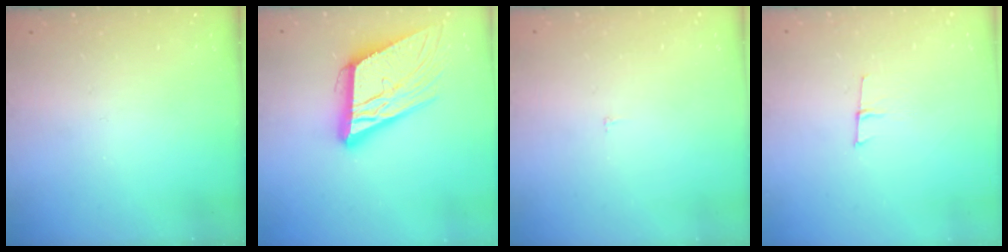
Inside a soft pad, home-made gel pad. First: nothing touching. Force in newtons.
{"total": 17.9, "press": 17.6, "slide": 3.3}
{"total": 2.3, "press": 2.3, "slide": 0.2}
{"total": 4.4, "press": 4.3, "slide": 1.0}